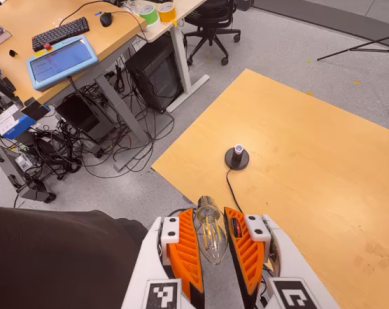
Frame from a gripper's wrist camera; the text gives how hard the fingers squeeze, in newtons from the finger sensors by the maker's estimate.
{"total": 14.6, "left": 15.8, "right": 13.4}